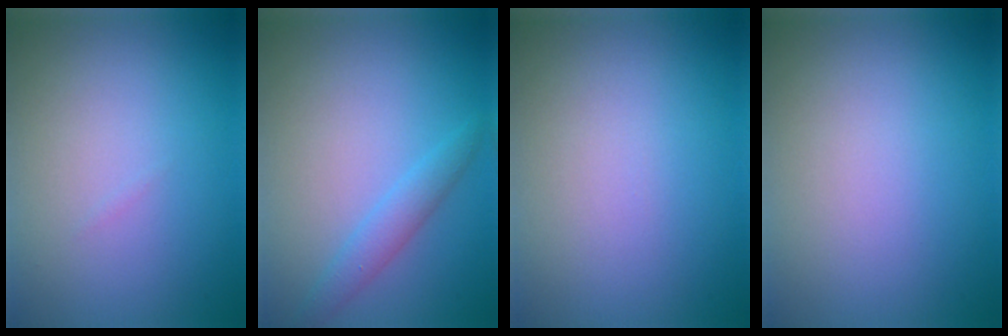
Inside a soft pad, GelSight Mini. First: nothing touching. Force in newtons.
{"total": 2.1, "press": 2.1, "slide": 0.1}
{"total": 0.0}
{"total": 0.0}